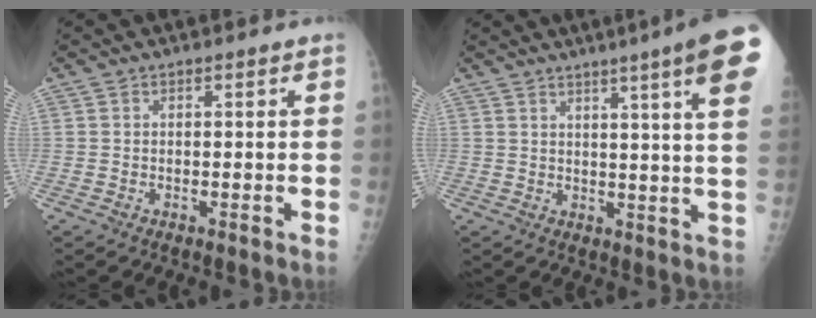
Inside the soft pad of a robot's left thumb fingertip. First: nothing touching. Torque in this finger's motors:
{"motor_torque": [2.48, 2.52, 1.76, -0.82, 0.19]}